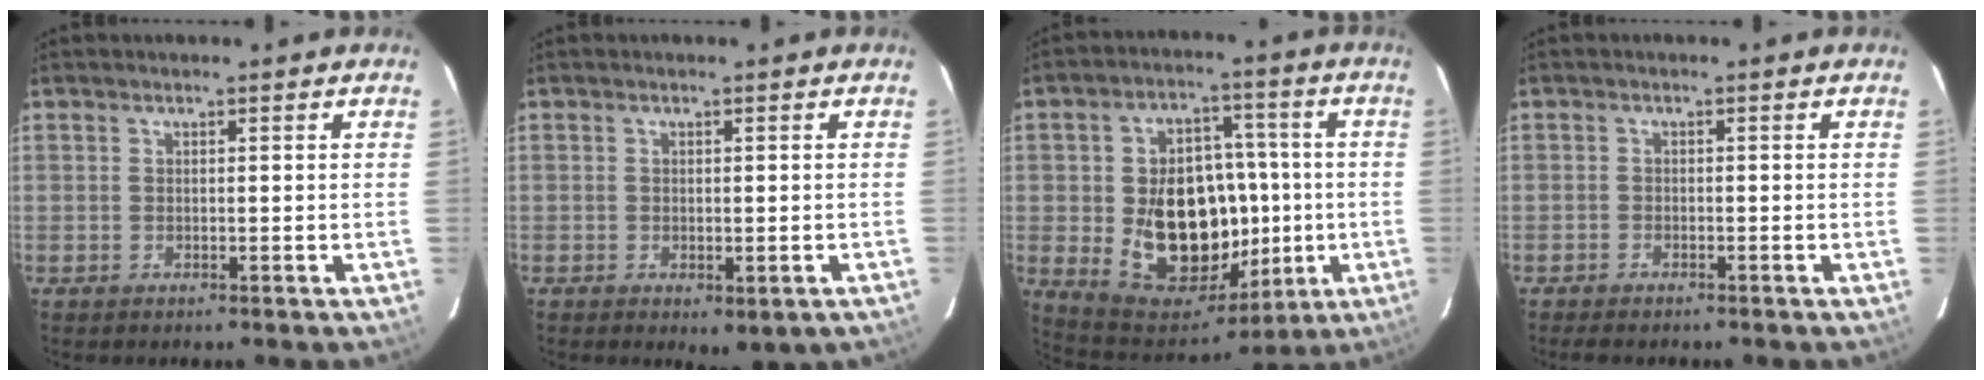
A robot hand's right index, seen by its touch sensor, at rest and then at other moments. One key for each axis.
{"total": 3.7, "fx": -1.4, "fy": 2.1, "fz": 2.7, "tx": -0.042, "ty": -0.014, "tz": -0.015}
{"total": 20.1, "fx": -1.8, "fy": 14.6, "fz": 13.7, "tx": -0.263, "ty": 0.019, "tz": 0.001}
{"total": 2.9, "fx": -2.5, "fy": 0.7, "fz": 1.1, "tx": -0.034, "ty": -0.006, "tz": -0.044}